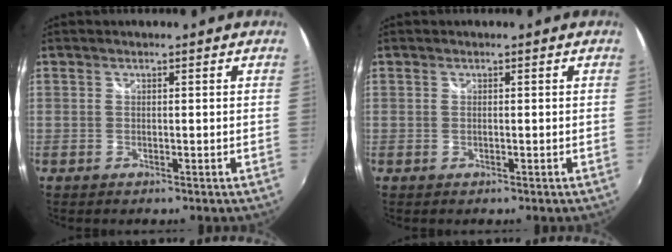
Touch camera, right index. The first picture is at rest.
{"total": 0.0}